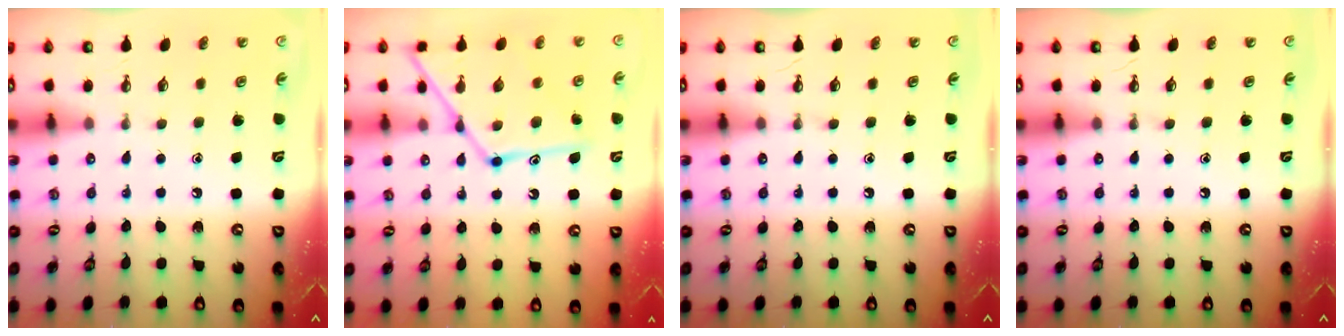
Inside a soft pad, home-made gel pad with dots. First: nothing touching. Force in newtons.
{"total": 15.7, "press": 15.6, "slide": 1.4}
{"total": 0.0}
{"total": 0.0}